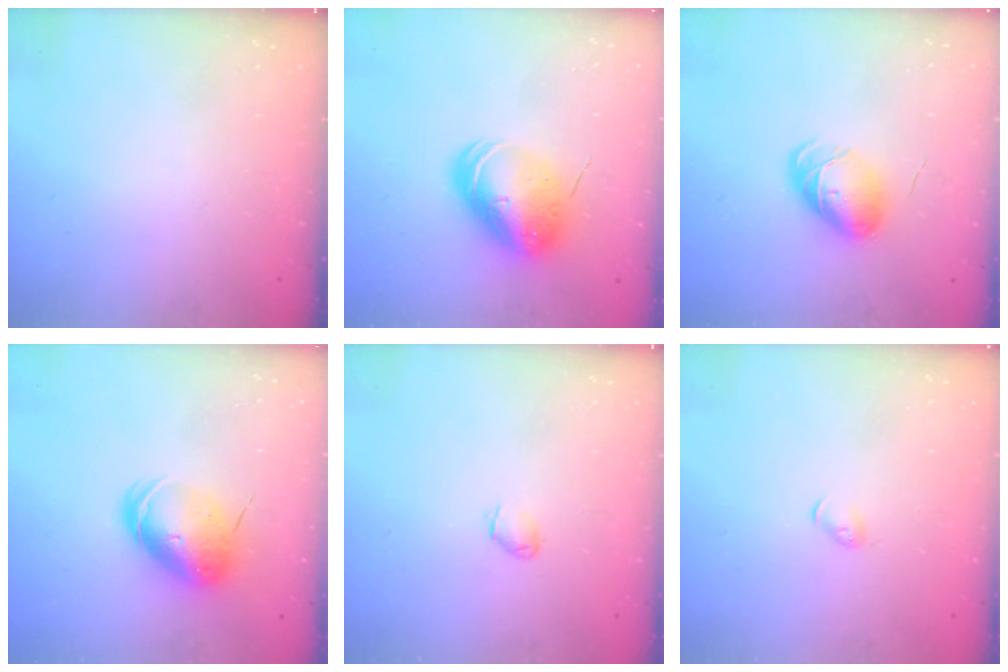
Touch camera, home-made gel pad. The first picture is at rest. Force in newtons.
{"total": 13.0, "press": 12.7, "slide": 2.7}
{"total": 8.4, "press": 8.4, "slide": 0.5}
{"total": 10.5, "press": 10.3, "slide": 2.1}
{"total": 2.0, "press": 2.0, "slide": 0.4}
{"total": 3.5, "press": 3.5, "slide": 0.6}